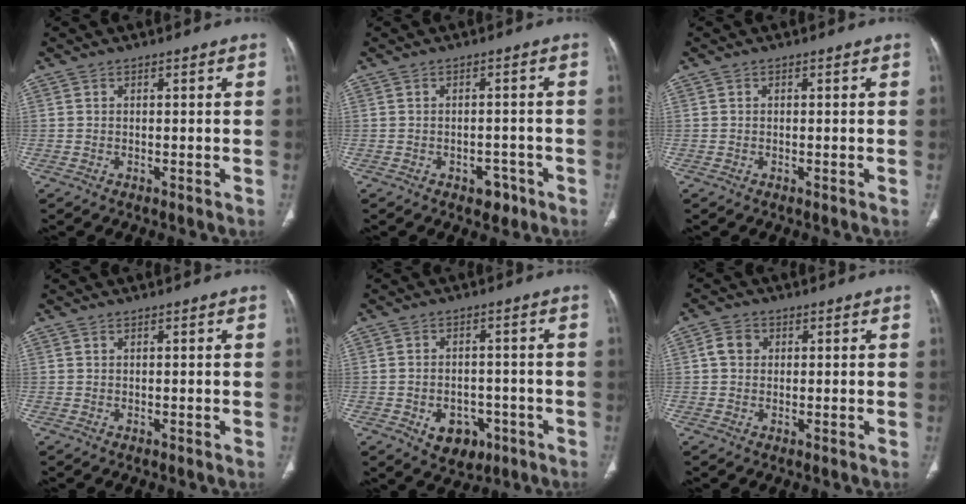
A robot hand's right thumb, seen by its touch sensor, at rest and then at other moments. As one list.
[{"total": 3.5, "force": [-2.0, 2.3, 1.7], "torque": [-0.005, 0.014, -0.021]}, {"total": 0.0}, {"total": 0.0}, {"total": 7.4, "force": [-3.0, 5.5, 3.9], "torque": [-0.034, 0.022, -0.032]}, {"total": 3.5, "force": [0.7, 2.9, 1.8], "torque": [-0.026, 0.006, 0.011]}]